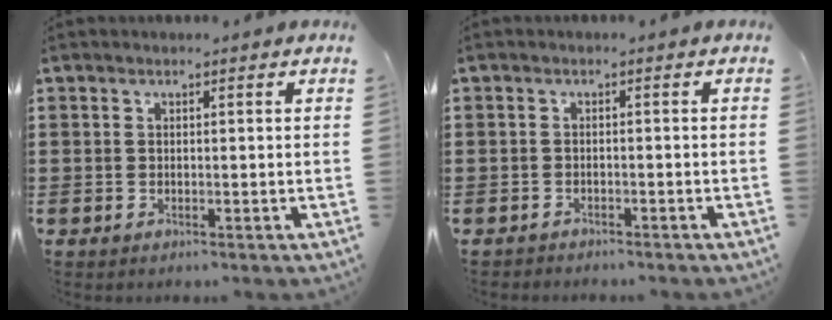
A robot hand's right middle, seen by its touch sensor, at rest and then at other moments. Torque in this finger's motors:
{"motor_torque": [-0.35, 0.28, -0.02, -0.02]}